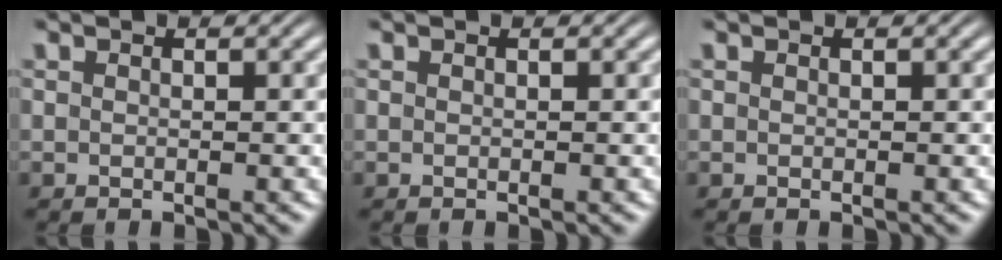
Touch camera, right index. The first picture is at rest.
{"total": 0.0}
{"total": 0.0}